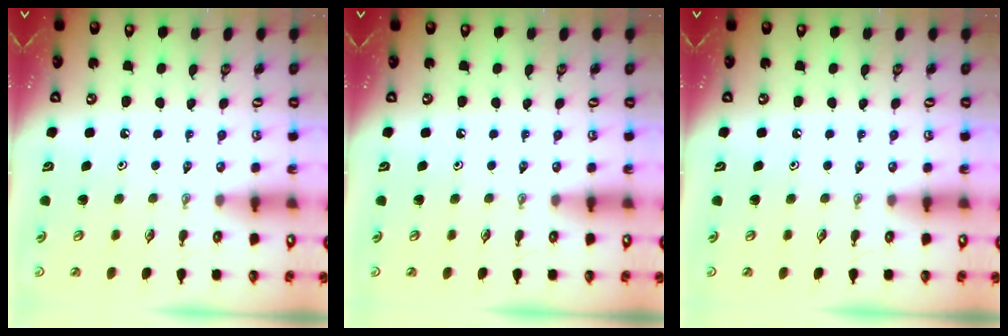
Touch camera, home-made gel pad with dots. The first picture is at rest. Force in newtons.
{"total": 0.0}
{"total": 0.0}